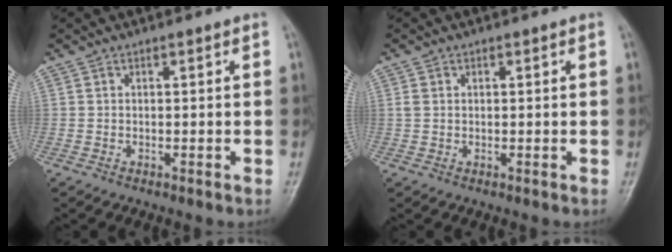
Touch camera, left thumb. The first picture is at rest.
{"total": 1.5, "force": [0.3, 1.3, 0.8], "torque": [-0.018, 0.004, 0.009]}